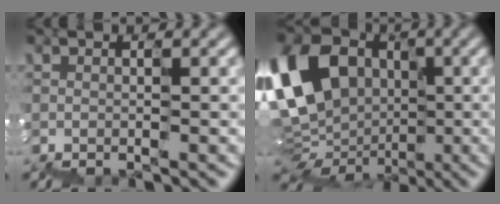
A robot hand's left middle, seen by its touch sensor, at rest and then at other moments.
{"total": 10.5, "force": [-0.1, 8.7, 5.9], "torque": [-0.150, 0.003, 0.000]}